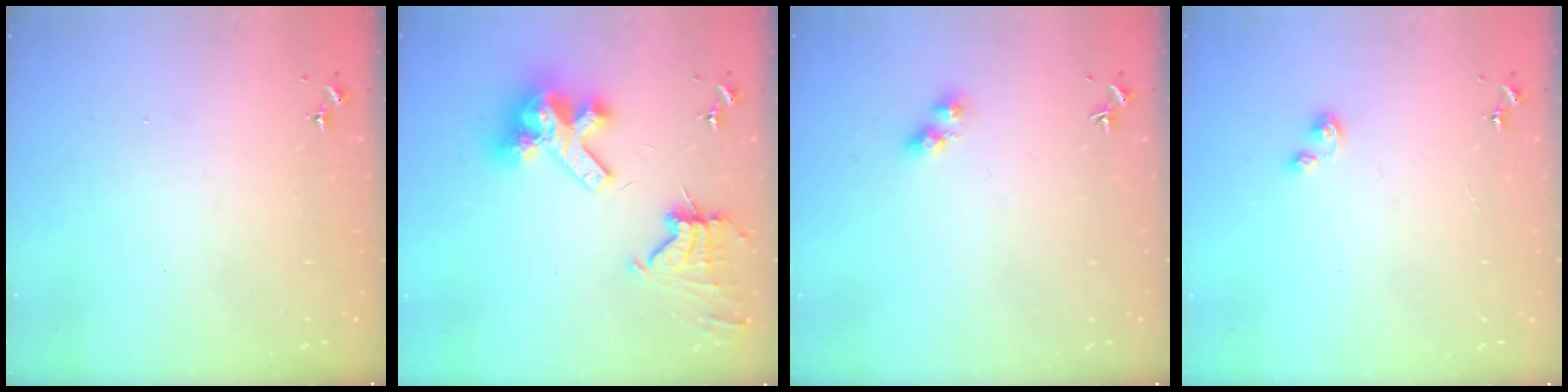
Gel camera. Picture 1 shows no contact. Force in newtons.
{"total": 15.4, "press": 15.3, "slide": 2.0}
{"total": 4.5, "press": 4.5, "slide": 0.2}
{"total": 2.3, "press": 2.3, "slide": 0.2}